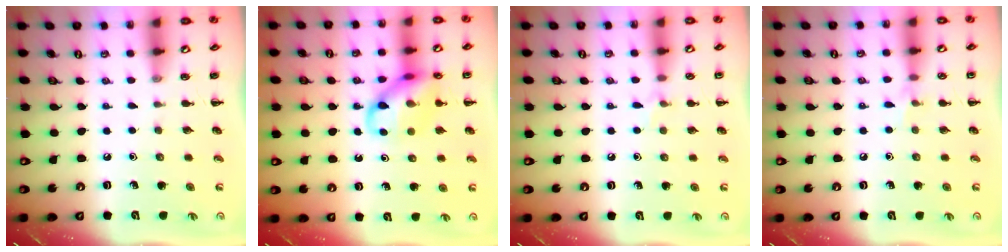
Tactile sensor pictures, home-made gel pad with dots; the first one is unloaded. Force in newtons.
{"total": 12.7, "press": 12.6, "slide": 1.3}
{"total": 4.3, "press": 4.1, "slide": 1.4}
{"total": 5.3, "press": 5.0, "slide": 1.8}